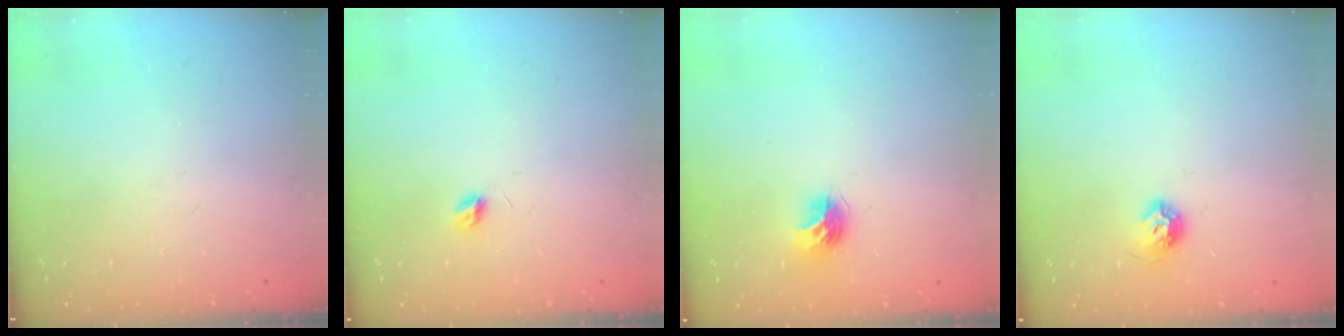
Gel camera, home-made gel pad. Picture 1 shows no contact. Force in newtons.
{"total": 3.9, "press": 3.9, "slide": 0.3}
{"total": 8.6, "press": 8.6, "slide": 0.0}
{"total": 7.6, "press": 7.5, "slide": 1.1}